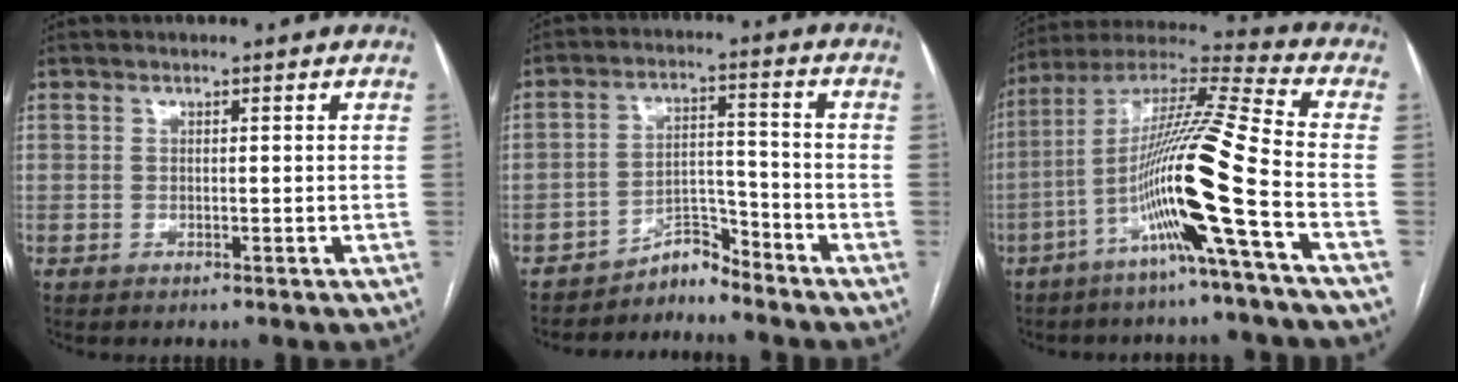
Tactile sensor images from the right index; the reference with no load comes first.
{"total": 4.4, "force": [-4.3, 0.9, -0.1], "torque": [0.013, 0.018, -0.071]}
{"total": 17.0, "force": [-6.2, -1.9, 15.8], "torque": [-0.300, -0.002, -0.124]}